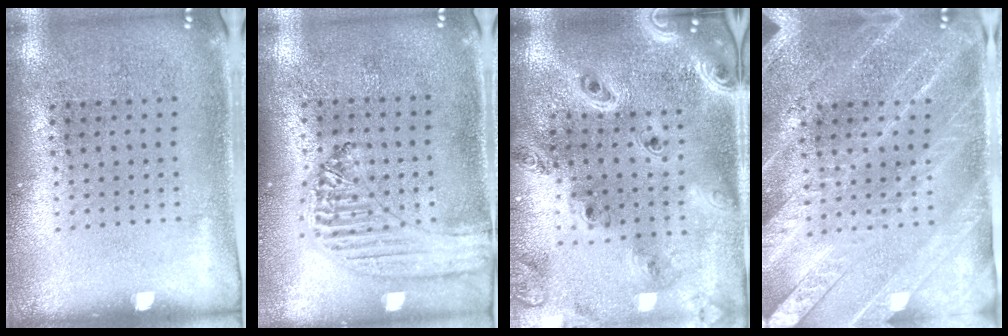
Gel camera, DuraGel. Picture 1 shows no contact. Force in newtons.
{"total": 1.2, "press": 1.2, "slide": 0.2}
{"total": 2.5, "press": 2.2, "slide": 1.1}
{"total": 3.6, "press": 3.4, "slide": 1.4}